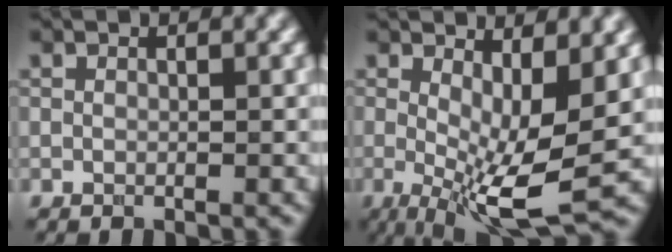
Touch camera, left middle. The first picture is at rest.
{"total": 8.8, "force": [-0.3, 2.7, 8.4], "torque": [-0.147, -0.018, -0.002]}